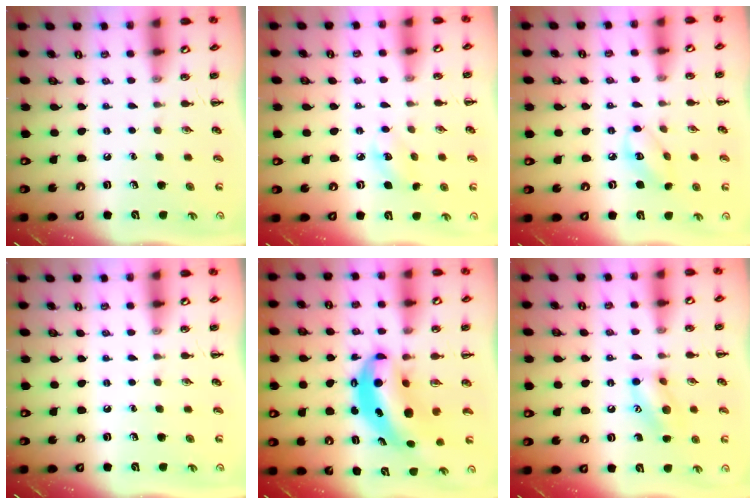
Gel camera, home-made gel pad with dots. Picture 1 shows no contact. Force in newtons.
{"total": 6.1, "press": 6.0, "slide": 1.4}
{"total": 5.1, "press": 5.1, "slide": 0.6}
{"total": 0.0}
{"total": 9.2, "press": 8.9, "slide": 2.3}
{"total": 11.7, "press": 11.6, "slide": 1.1}